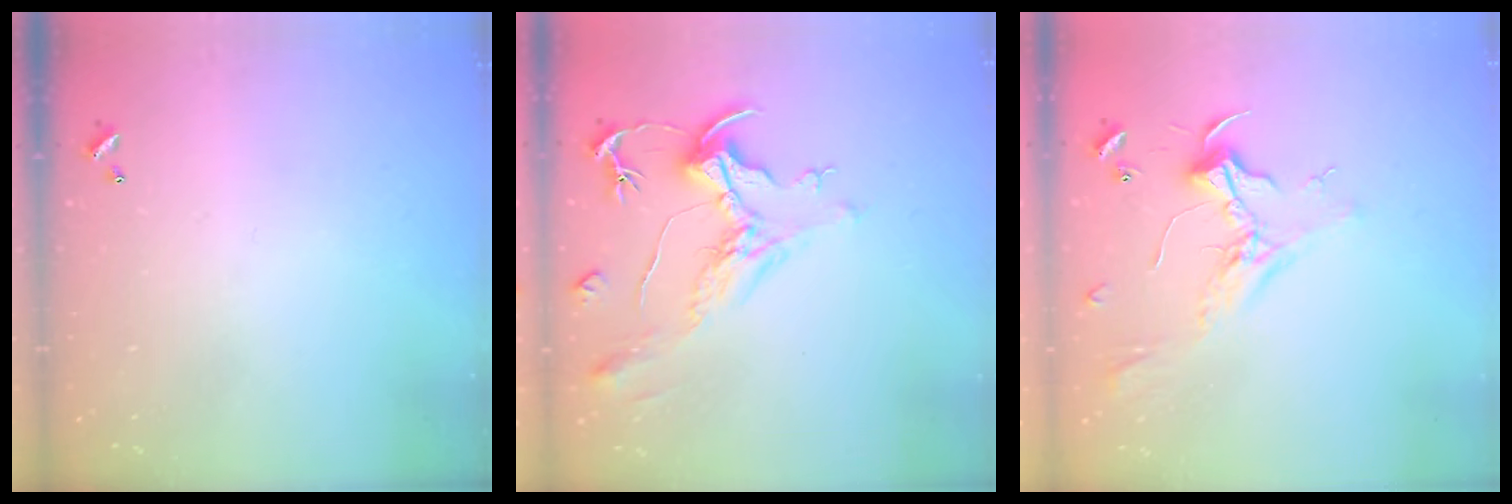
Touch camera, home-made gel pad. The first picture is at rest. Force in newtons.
{"total": 2.2, "press": 1.7, "slide": 1.4}
{"total": 2.4, "press": 2.3, "slide": 0.8}